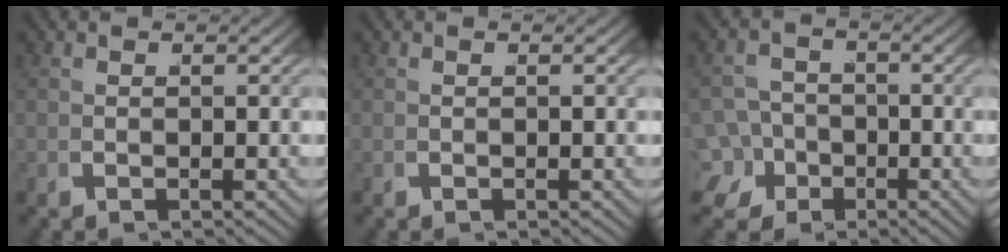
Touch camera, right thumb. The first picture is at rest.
{"total": 0.0}
{"total": 5.5, "force": [-2.7, 4.4, 1.9], "torque": [-0.017, -0.024, -0.044]}